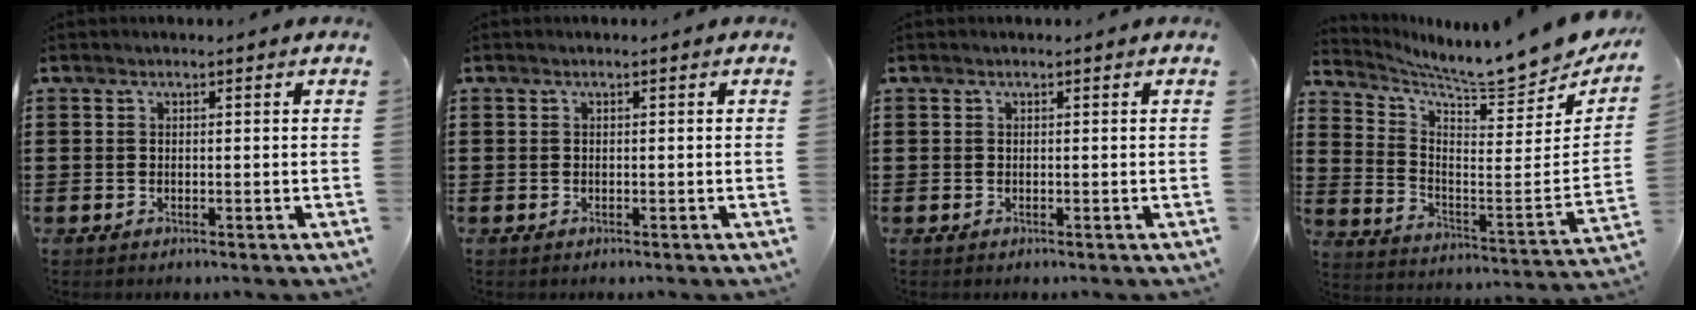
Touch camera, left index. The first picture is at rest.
{"total": 0.0}
{"total": 0.0}
{"total": 7.5, "force": [7.2, -0.2, 2.2], "torque": [-0.063, -0.078, 0.114]}